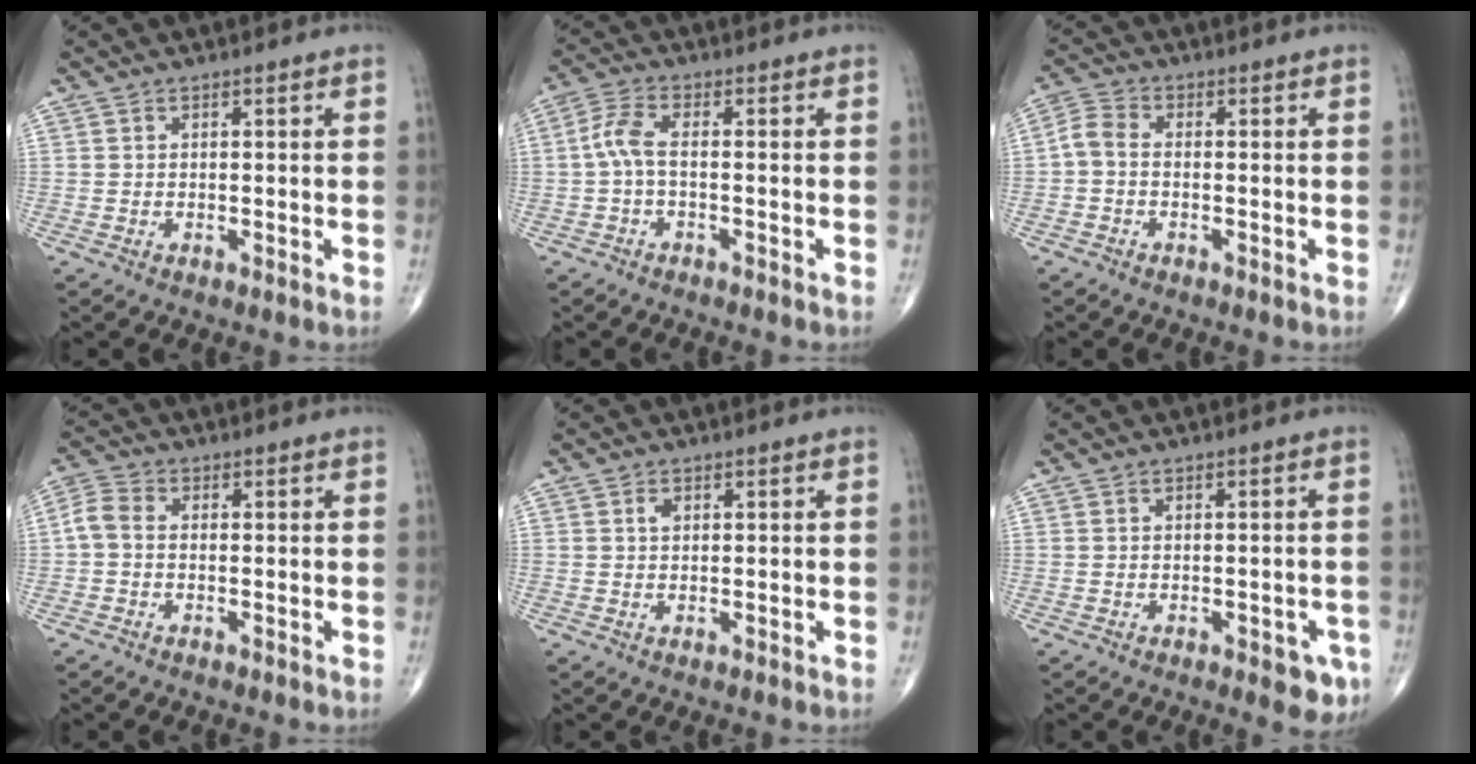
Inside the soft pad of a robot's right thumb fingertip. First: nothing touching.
{"total": 4.6, "force": [-0.6, 1.6, 4.2], "torque": [-0.101, 0.016, -0.019]}
{"total": 3.7, "force": [-0.8, 2.4, 2.8], "torque": [-0.059, 0.013, -0.028]}
{"total": 3.9, "force": [-0.5, 2.6, 2.8], "torque": [-0.063, 0.012, -0.021]}
{"total": 1.3, "force": [0.4, 0.8, 0.9], "torque": [-0.014, 0.002, 0.006]}
{"total": 4.9, "force": [-2.3, 2.1, 3.8], "torque": [-0.027, 0.004, -0.022]}